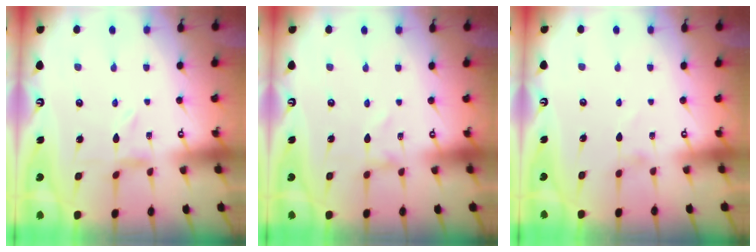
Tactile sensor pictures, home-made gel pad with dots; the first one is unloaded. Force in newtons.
{"total": 0.0}
{"total": 0.0}